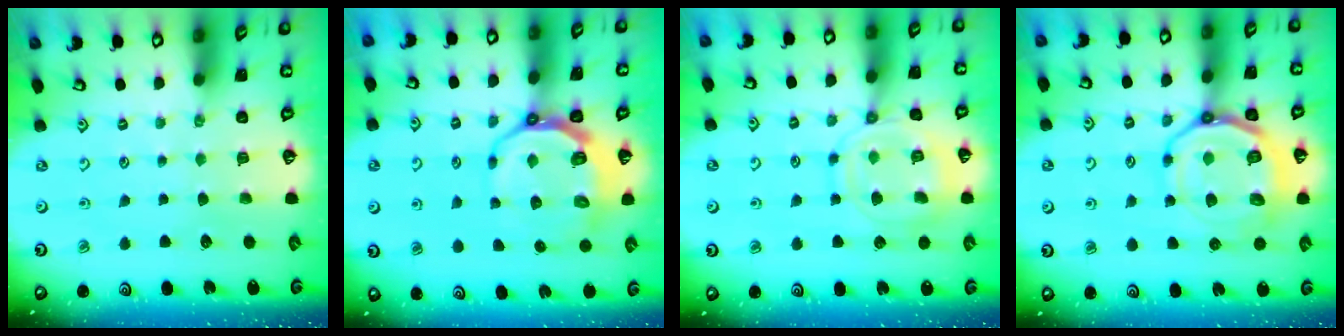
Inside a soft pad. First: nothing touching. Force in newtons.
{"total": 9.7, "press": 9.0, "slide": 3.8}
{"total": 14.4, "press": 14.3, "slide": 1.2}
{"total": 16.0, "press": 15.9, "slide": 2.0}